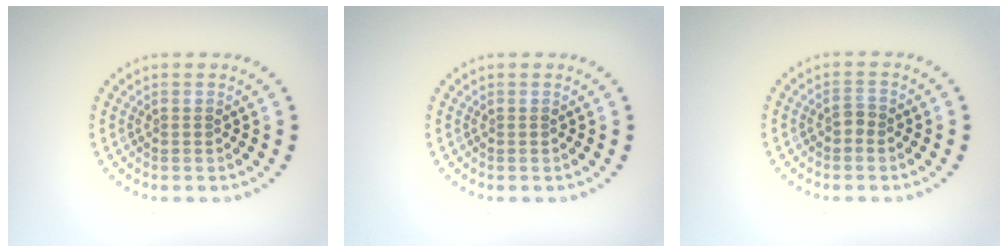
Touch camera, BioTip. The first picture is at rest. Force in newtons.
{"total": 0.0}
{"total": 0.9, "press": 0.8, "slide": 0.3}